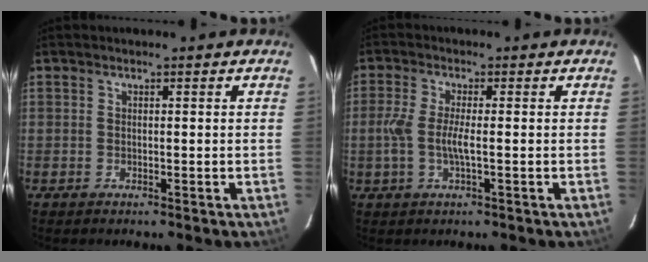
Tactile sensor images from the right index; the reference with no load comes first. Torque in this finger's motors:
{"motor_torque": [0.06, 0.07, 0.13, 0.08]}